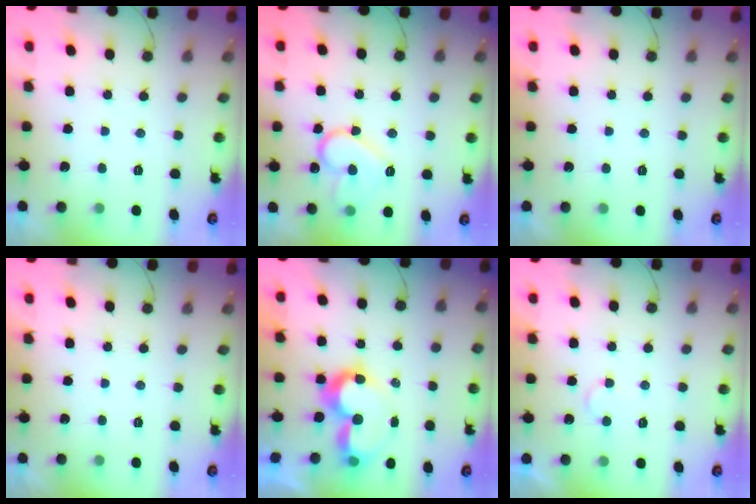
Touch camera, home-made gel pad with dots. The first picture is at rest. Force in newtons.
{"total": 13.7, "press": 13.7, "slide": 0.9}
{"total": 1.9, "press": 1.9, "slide": 0.0}
{"total": 1.8, "press": 1.8, "slide": 0.1}
{"total": 9.4, "press": 9.4, "slide": 0.9}
{"total": 3.6, "press": 3.6, "slide": 0.3}